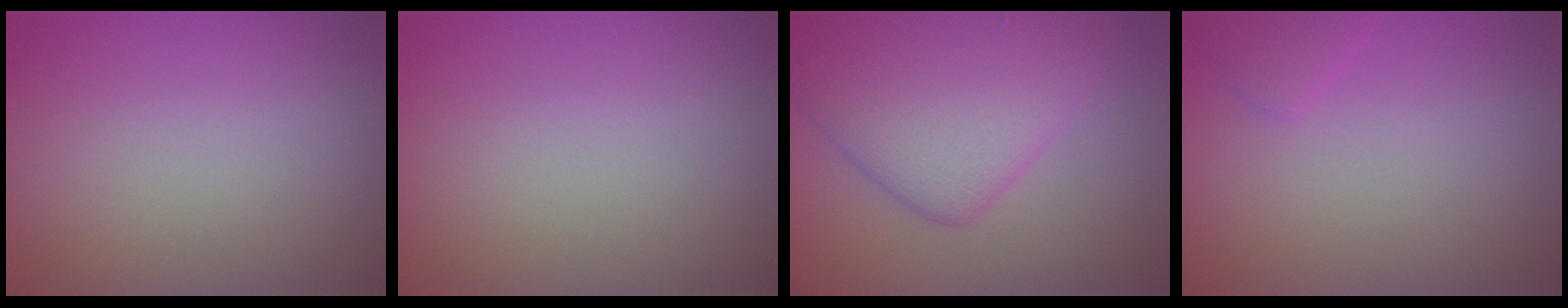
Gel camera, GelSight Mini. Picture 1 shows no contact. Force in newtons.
{"total": 0.0}
{"total": 6.4, "press": 6.4, "slide": 0.3}
{"total": 1.1, "press": 1.1, "slide": 0.1}